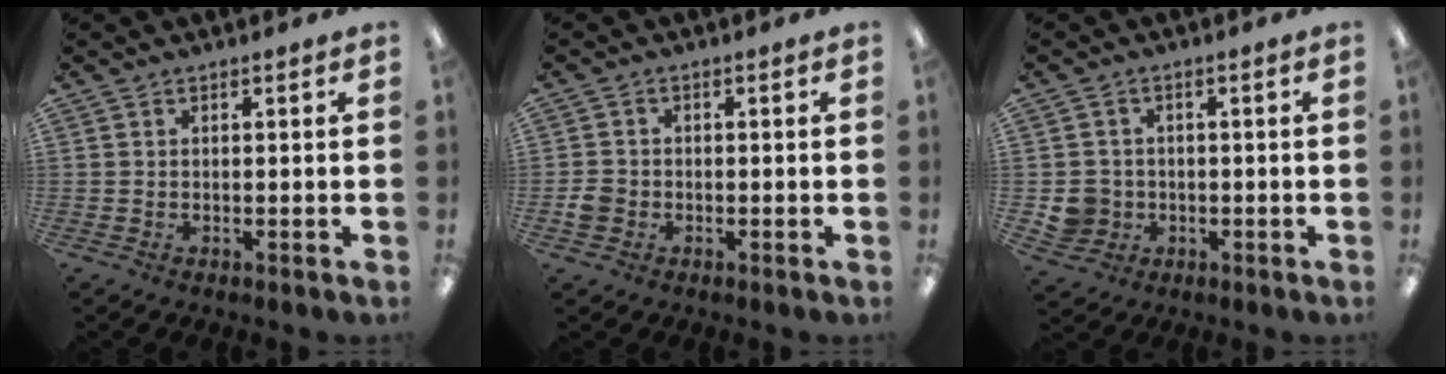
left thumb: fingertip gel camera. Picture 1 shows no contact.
{"total": 2.7, "force": [-0.9, 2.4, 1.0], "torque": [-0.017, 0.006, -0.018]}
{"total": 5.1, "force": [-0.8, 5.0, 1.1], "torque": [-0.027, 0.011, -0.011]}